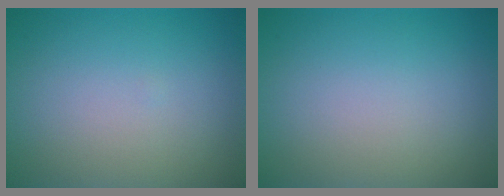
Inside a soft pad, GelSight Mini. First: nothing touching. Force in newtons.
{"total": 0.0}